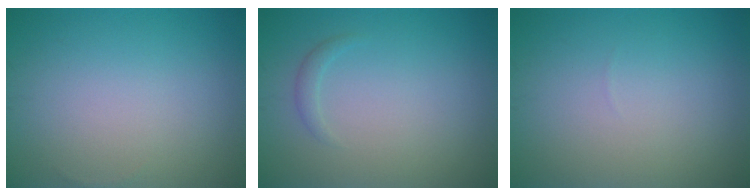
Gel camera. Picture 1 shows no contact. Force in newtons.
{"total": 0.8, "press": 0.8, "slide": 0.0}
{"total": 0.0}